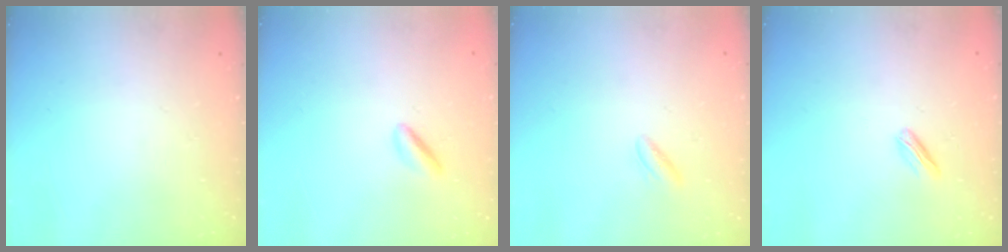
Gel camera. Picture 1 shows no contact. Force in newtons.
{"total": 2.3, "press": 2.2, "slide": 0.4}
{"total": 2.8, "press": 2.8, "slide": 0.5}
{"total": 2.3, "press": 2.2, "slide": 0.7}